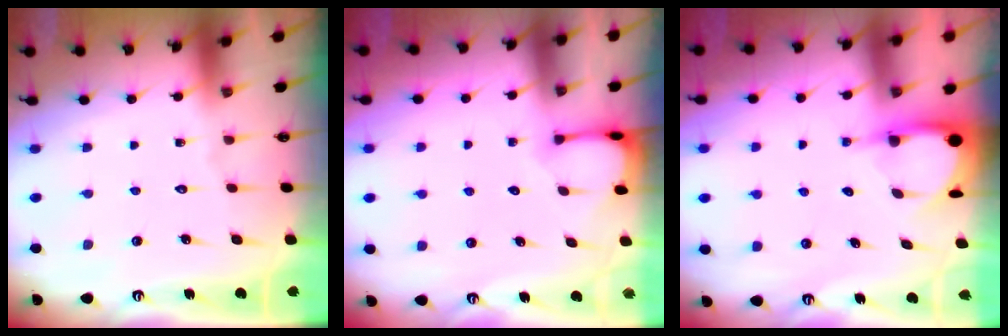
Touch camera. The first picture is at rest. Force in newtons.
{"total": 2.3, "press": 2.3, "slide": 0.4}
{"total": 3.7, "press": 3.7, "slide": 0.2}